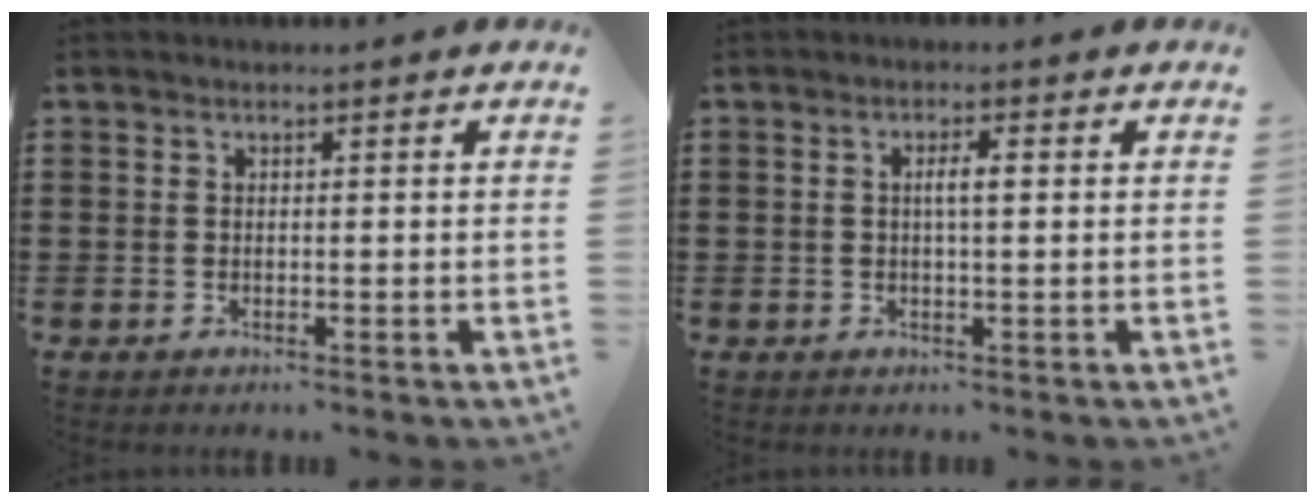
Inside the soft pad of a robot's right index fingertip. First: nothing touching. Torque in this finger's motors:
{"motor_torque": [0.23, -0.17, 0.03, 0.02]}